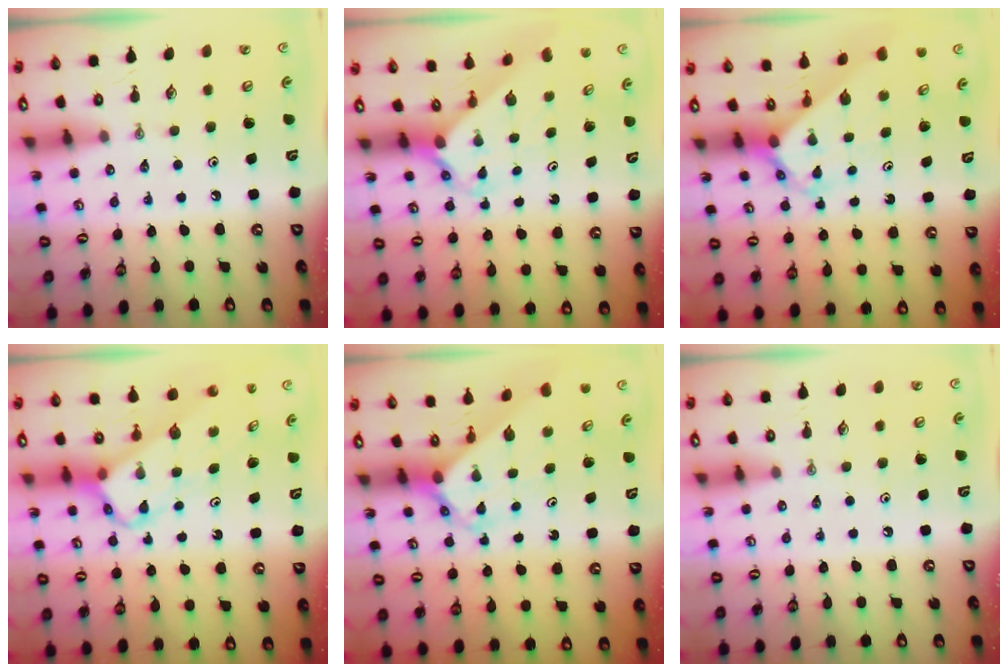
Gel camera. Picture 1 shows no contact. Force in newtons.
{"total": 2.2, "press": 2.2, "slide": 0.2}
{"total": 2.8, "press": 2.8, "slide": 0.1}
{"total": 3.8, "press": 3.8, "slide": 0.2}
{"total": 2.8, "press": 2.8, "slide": 0.1}
{"total": 0.0}